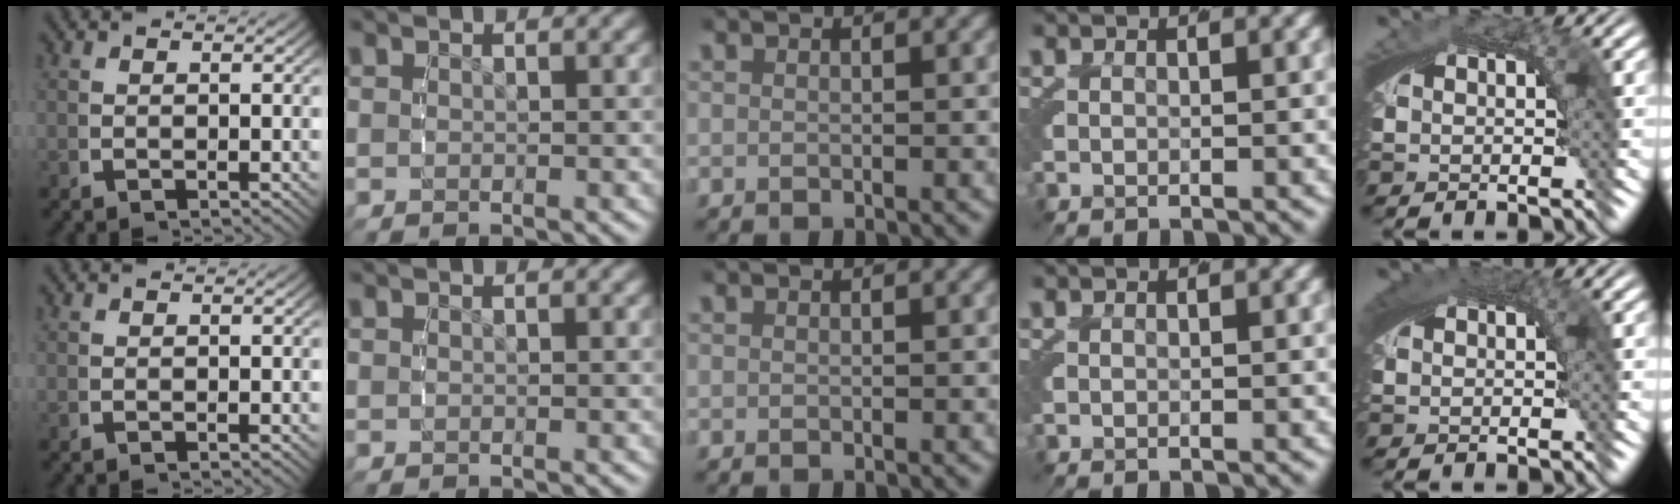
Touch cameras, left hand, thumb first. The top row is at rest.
{"little": {"total": 1.7, "force": [0.7, 0.2, 1.5], "torque": [-0.021, 0.006, 0.013]}}